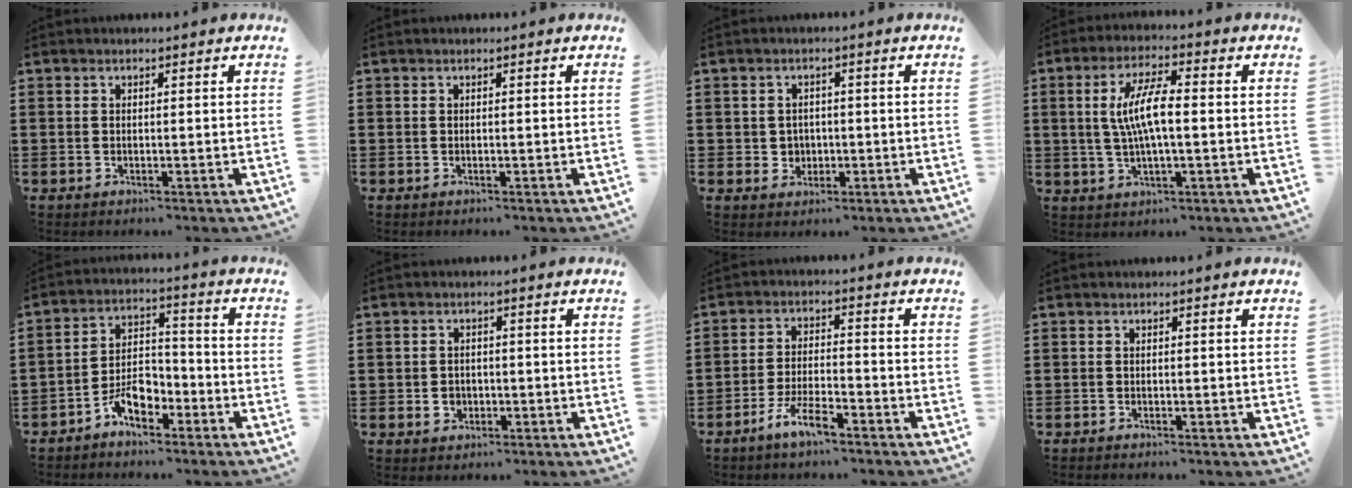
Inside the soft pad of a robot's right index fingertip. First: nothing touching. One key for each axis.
{"total": 0.0}
{"total": 2.4, "fx": -0.3, "fy": 2.3, "fz": 0.6, "tx": -0.021, "ty": 0.006, "tz": -0.010}
{"total": 7.4, "fx": 0.2, "fy": 2.0, "fz": 7.1, "tx": -0.151, "ty": -0.002, "tz": -0.005}
{"total": 6.5, "fx": -4.2, "fy": 3.5, "fz": 3.4, "tx": -0.066, "ty": 0.018, "tz": -0.079}
{"total": 2.3, "fx": -0.8, "fy": 1.9, "fz": 1.0, "tx": -0.023, "ty": 0.002, "tz": -0.018}
{"total": 5.6, "fx": -4.1, "fy": 1.2, "fz": 3.5, "tx": -0.086, "ty": -0.002, "tz": -0.082}
{"total": 0.6, "fx": -0.6, "fy": 0.0, "fz": 0.0, "tx": -0.001, "ty": -0.003, "tz": -0.011}